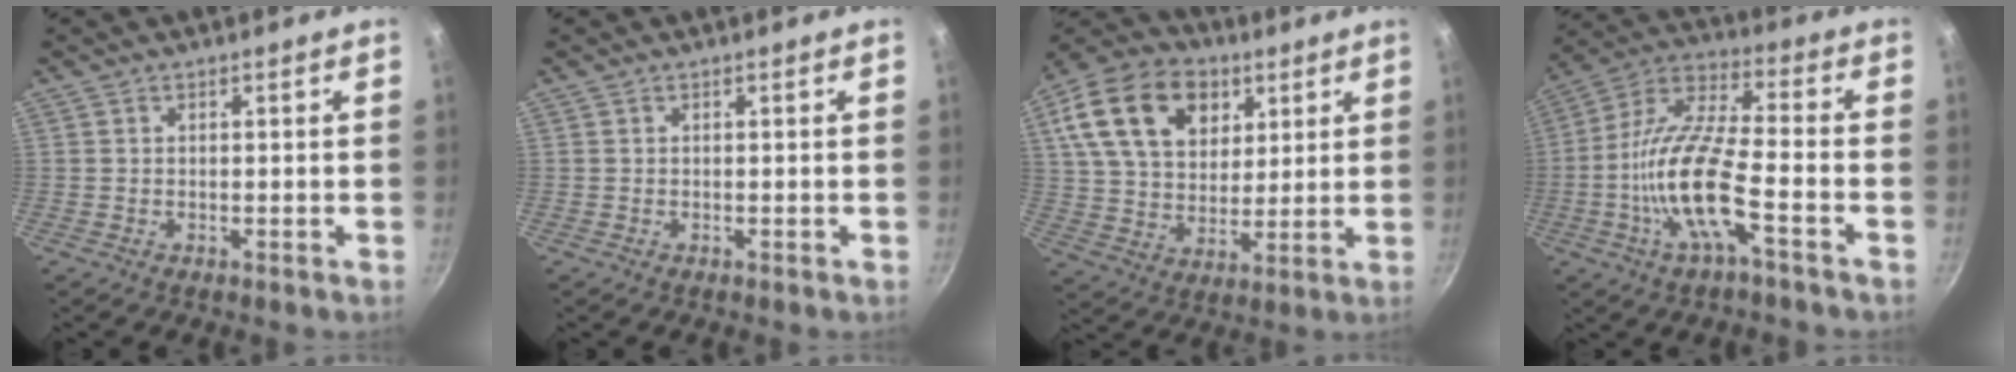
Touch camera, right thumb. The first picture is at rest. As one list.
[{"total": 0.0}, {"total": 20.4, "force": [8.0, 14.2, 12.2], "torque": [-0.193, -0.006, 0.134]}, {"total": 15.9, "force": [-5.2, 4.5, 14.4], "torque": [-0.283, 0.037, -0.114]}]